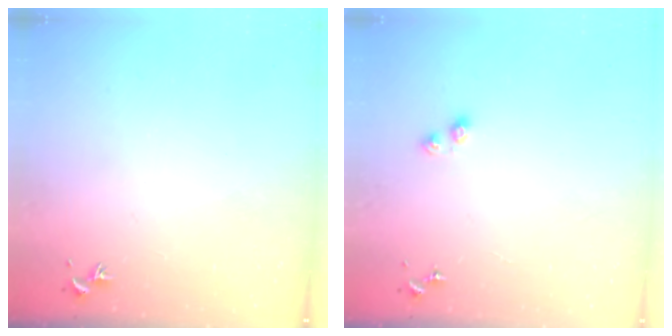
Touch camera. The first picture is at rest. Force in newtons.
{"total": 3.6, "press": 3.6, "slide": 0.3}